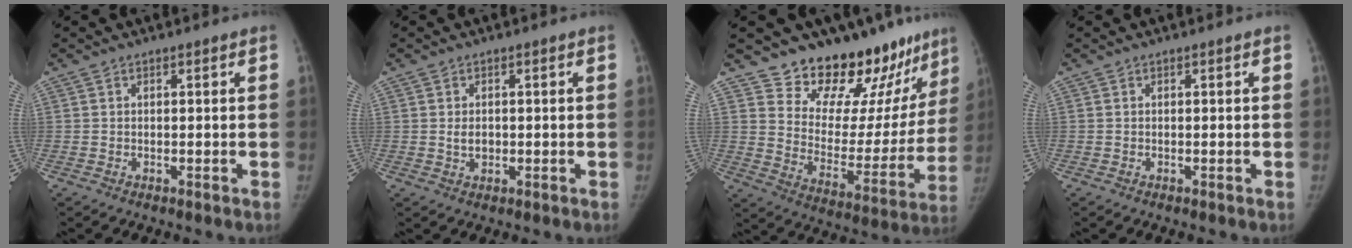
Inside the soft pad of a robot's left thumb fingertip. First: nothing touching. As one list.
[{"total": 2.4, "force": [0.1, 1.7, 1.6], "torque": [-0.021, -0.001, 0.004]}, {"total": 21.1, "force": [17.7, 8.3, 8.1], "torque": [-0.057, -0.135, 0.251]}, {"total": 0.0}]